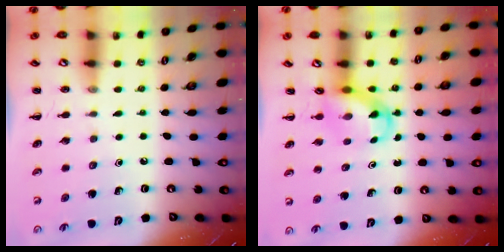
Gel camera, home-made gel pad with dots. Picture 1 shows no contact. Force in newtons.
{"total": 4.6, "press": 4.6, "slide": 0.1}